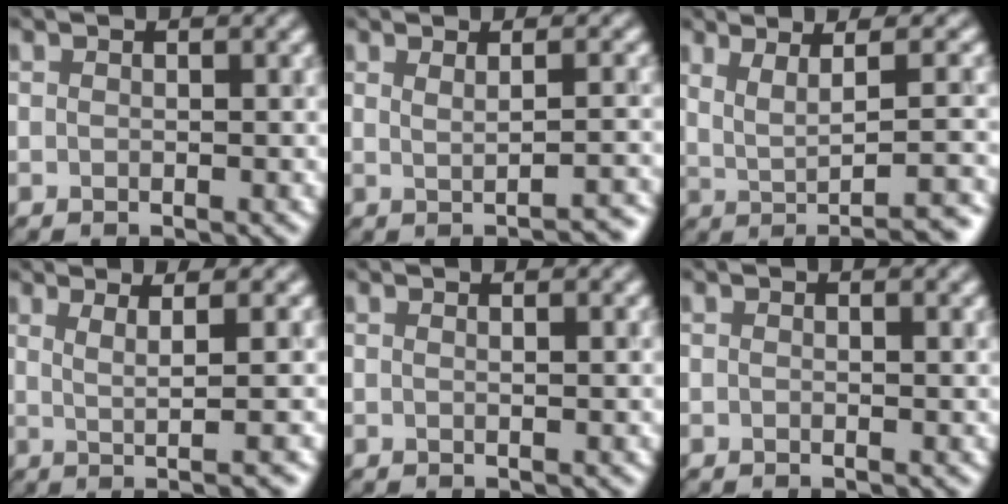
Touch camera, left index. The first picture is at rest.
{"total": 3.3, "force": [-0.1, 1.4, 3.0], "torque": [-0.005, 0.022, -0.002]}
{"total": 6.5, "force": [0.6, 1.7, 6.2], "torque": [-0.062, 0.016, 0.034]}
{"total": 3.3, "force": [0.8, 0.1, 3.2], "torque": [-0.062, 0.005, 0.027]}
{"total": 1.5, "force": [0.6, 0.8, 1.0], "torque": [0.003, 0.008, -0.016]}
{"total": 1.1, "force": [0.3, 0.6, 0.8], "torque": [-0.002, 0.002, -0.014]}